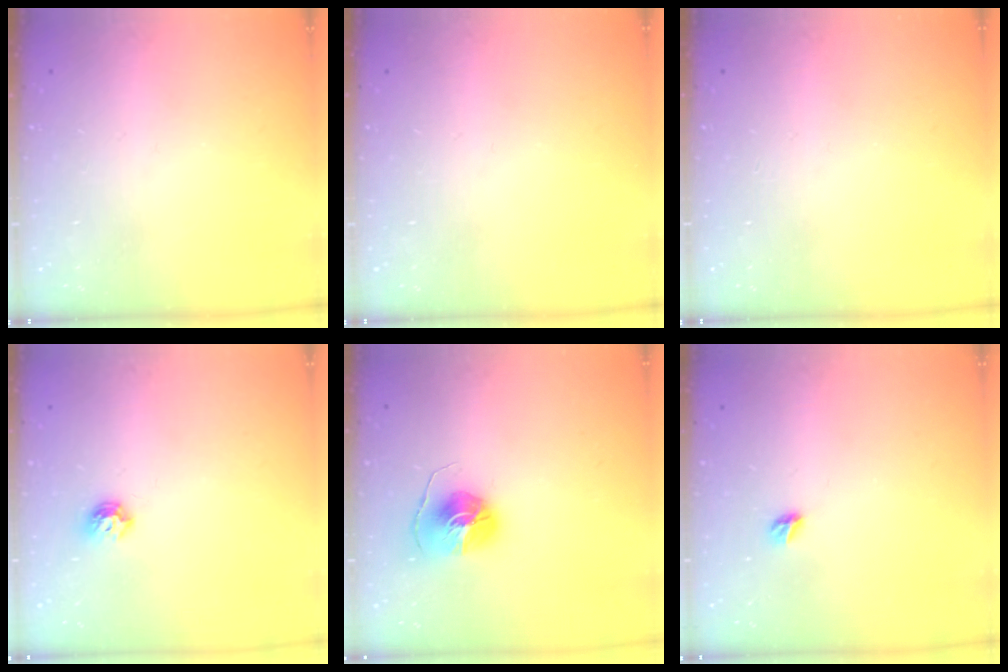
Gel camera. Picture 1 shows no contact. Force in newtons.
{"total": 0.0}
{"total": 0.0}
{"total": 6.6, "press": 6.6, "slide": 1.0}
{"total": 9.2, "press": 9.2, "slide": 0.4}
{"total": 5.1, "press": 5.1, "slide": 0.5}